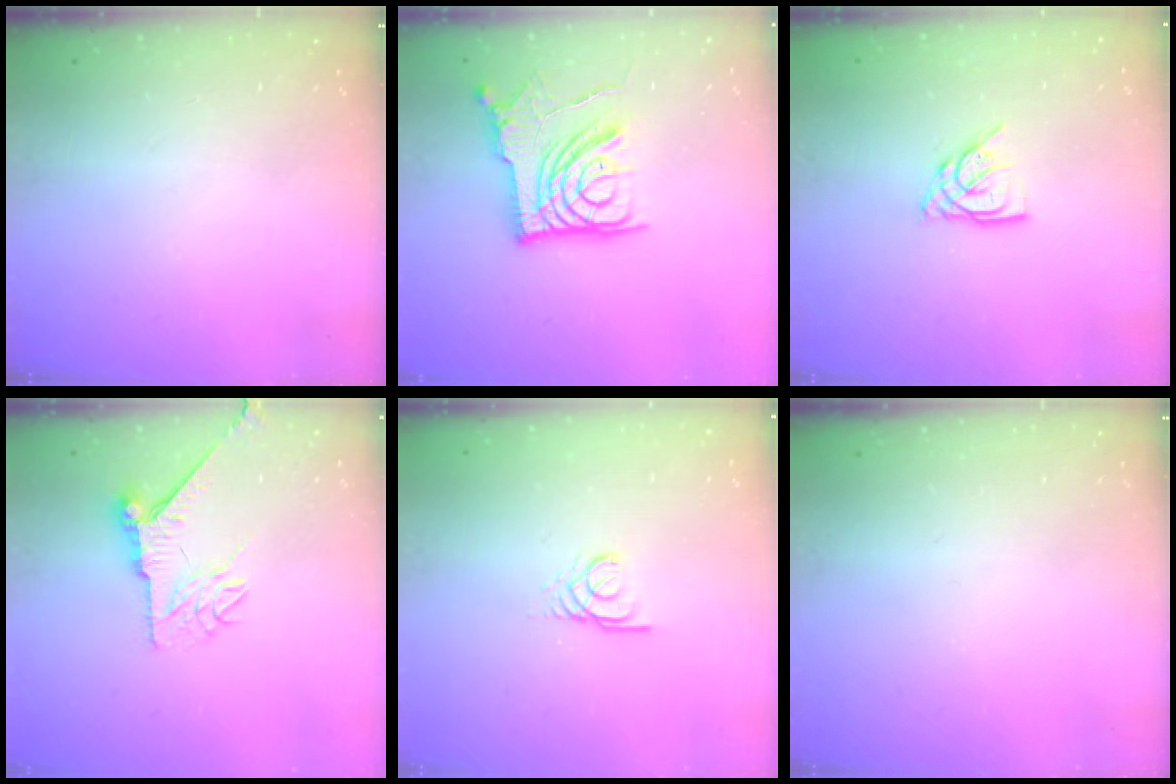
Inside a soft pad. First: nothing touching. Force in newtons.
{"total": 14.2, "press": 14.1, "slide": 1.1}
{"total": 6.4, "press": 6.4, "slide": 0.7}
{"total": 8.2, "press": 8.1, "slide": 0.7}
{"total": 2.4, "press": 2.4, "slide": 0.3}
{"total": 0.0}